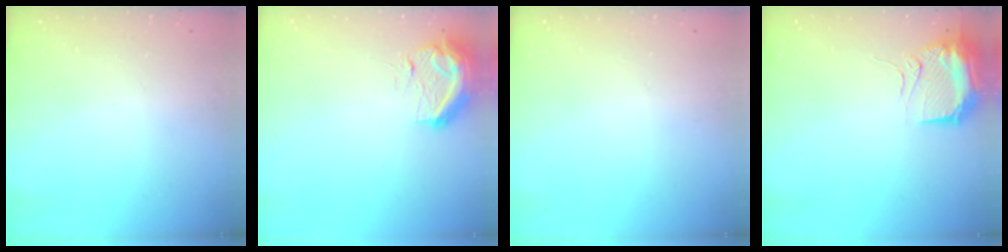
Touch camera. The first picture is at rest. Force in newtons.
{"total": 14.4, "press": 11.8, "slide": 8.4}
{"total": 0.0}
{"total": 14.7, "press": 10.7, "slide": 10.1}